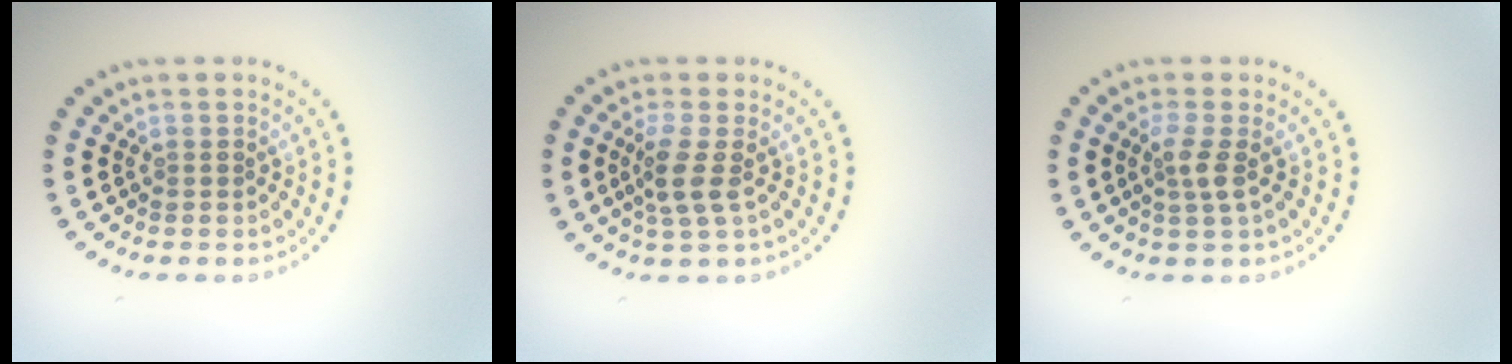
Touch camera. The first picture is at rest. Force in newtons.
{"total": 2.5, "press": 2.0, "slide": 1.6}
{"total": 1.9, "press": 1.5, "slide": 1.1}